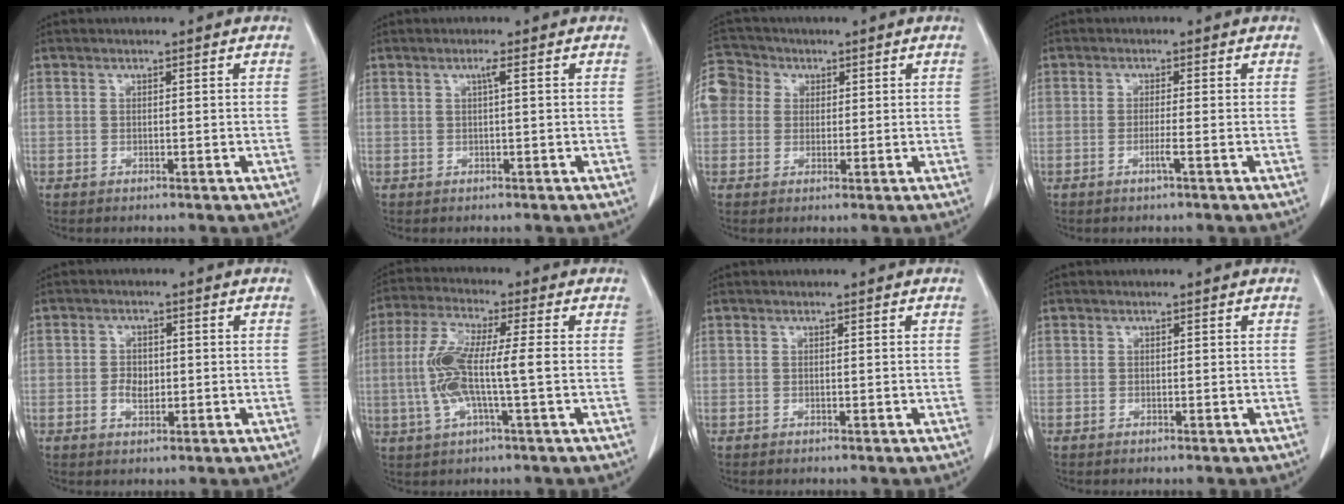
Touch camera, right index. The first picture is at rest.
{"total": 1.0, "force": [0.3, -0.2, 1.0], "torque": [-0.020, 0.002, 0.005]}
{"total": 17.2, "force": [4.9, 15.0, 6.9], "torque": [-0.236, 0.080, 0.102]}
{"total": 1.8, "force": [-0.8, -0.4, 1.6], "torque": [-0.032, -0.003, -0.016]}
{"total": 3.3, "force": [-1.4, 2.5, 1.8], "torque": [-0.023, 0.009, -0.026]}
{"total": 9.6, "force": [-0.8, 1.2, 9.5], "torque": [-0.203, 0.011, -0.021]}
{"total": 0.0}
{"total": 0.0}